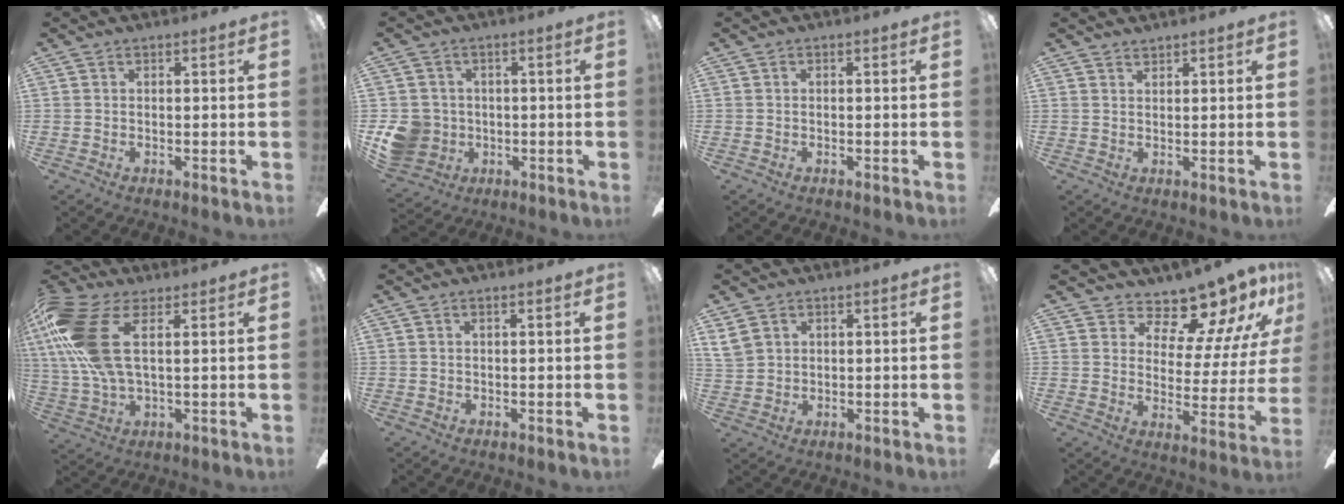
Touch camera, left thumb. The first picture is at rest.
{"total": 8.7, "force": [-0.9, 8.1, 2.9], "torque": [-0.079, 0.013, -0.013]}
{"total": 0.0}
{"total": 1.5, "force": [1.5, 0.2, -0.2], "torque": [0.003, -0.003, 0.030]}
{"total": 17.4, "force": [5.4, 8.2, 14.3], "torque": [-0.318, -0.010, 0.095]}
{"total": 0.6, "force": [0.4, 0.1, 0.4], "torque": [-0.008, 0.001, 0.006]}
{"total": 4.5, "force": [2.6, 3.2, 1.7], "torque": [-0.034, 0.003, 0.052]}
{"total": 13.6, "force": [11.5, 5.0, 5.3], "torque": [-0.083, -0.096, 0.196]}